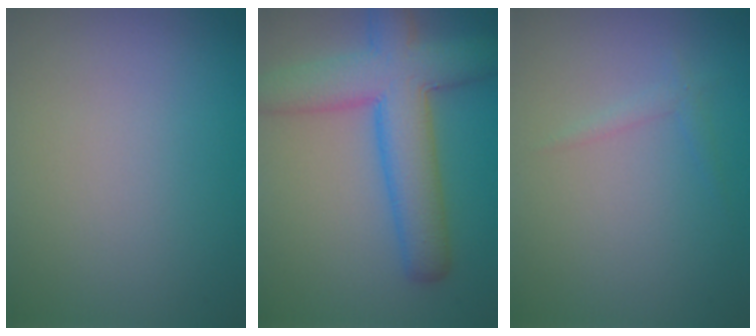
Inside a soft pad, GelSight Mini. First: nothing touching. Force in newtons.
{"total": 8.0, "press": 8.0, "slide": 0.4}
{"total": 0.9, "press": 0.9, "slide": 0.1}